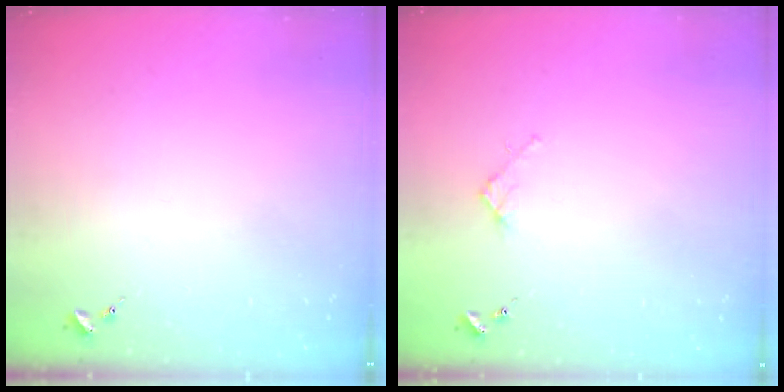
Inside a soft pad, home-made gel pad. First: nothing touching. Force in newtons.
{"total": 2.7, "press": 2.7, "slide": 0.3}